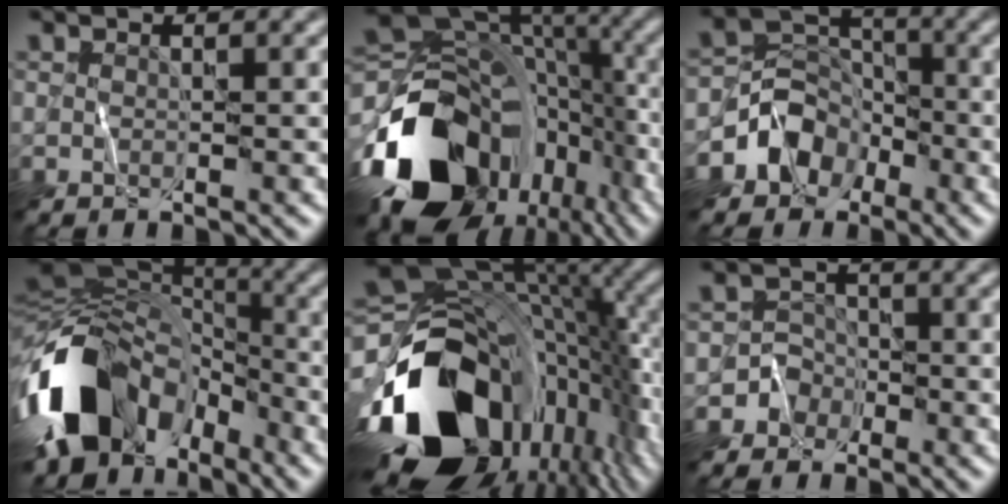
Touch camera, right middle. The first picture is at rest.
{"total": 17.2, "force": [-7.6, 11.5, 10.3], "torque": [-0.204, -0.030, -0.110]}
{"total": 5.6, "force": [-3.0, 4.4, 1.8], "torque": [-0.013, 0.004, -0.061]}
{"total": 16.4, "force": [-6.1, 11.1, 10.4], "torque": [-0.236, -0.015, -0.113]}
{"total": 18.1, "force": [-6.5, 11.6, 12.3], "torque": [-0.245, -0.048, -0.103]}
{"total": 3.0, "force": [-1.6, 2.5, -0.2], "torque": [0.044, 0.011, -0.041]}